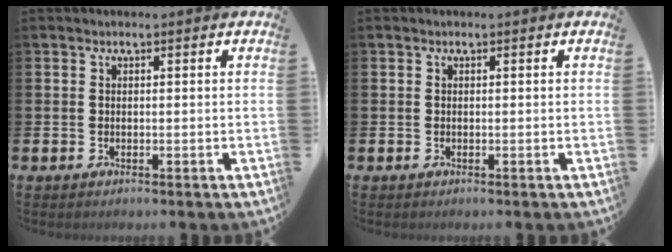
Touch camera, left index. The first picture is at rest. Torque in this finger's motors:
{"motor_torque": [-0.13, -0.06, 0.03, 0.02]}